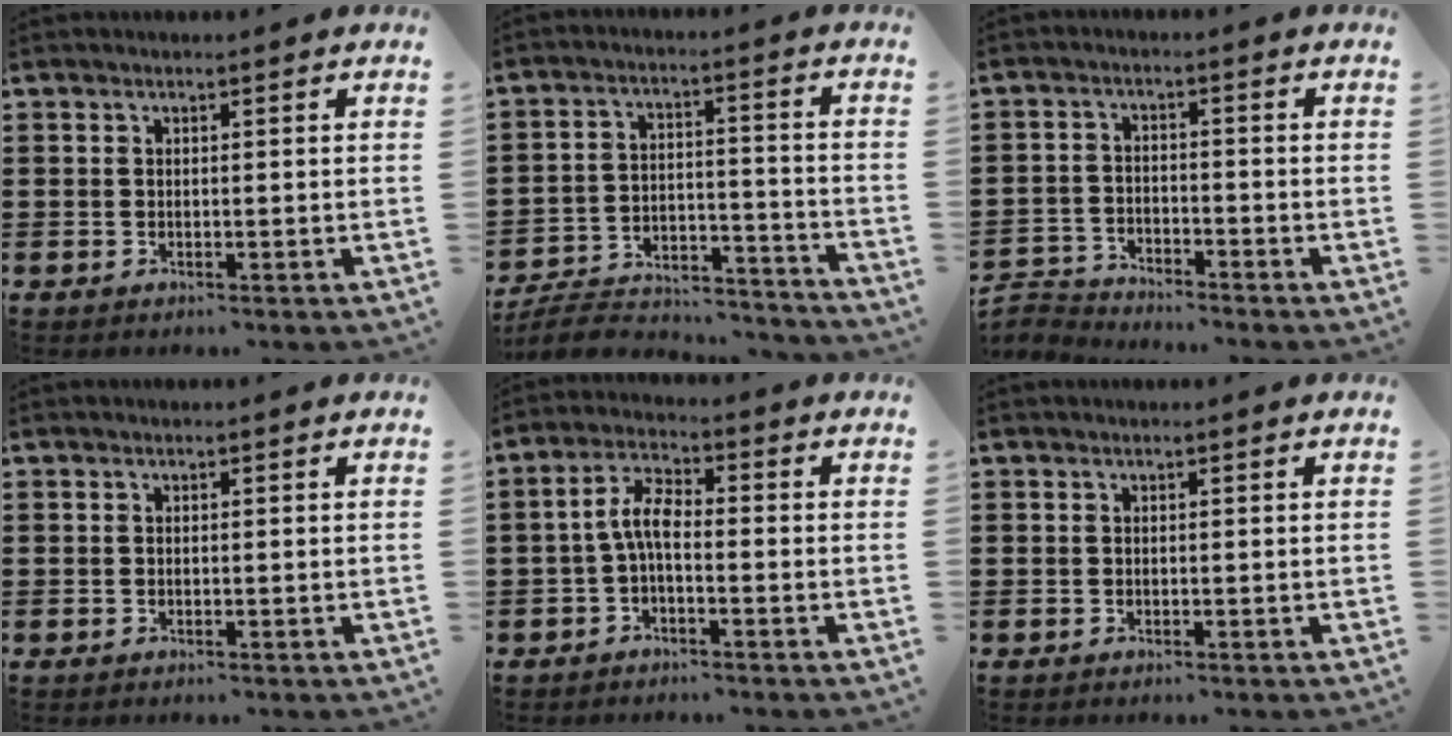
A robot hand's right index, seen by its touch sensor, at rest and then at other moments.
{"total": 6.8, "force": [-6.3, 1.7, 1.9], "torque": [-0.037, 0.009, -0.125]}
{"total": 3.2, "force": [-3.2, 0.5, -0.3], "torque": [-0.012, -0.002, -0.072]}
{"total": 0.0}
{"total": 4.9, "force": [-1.0, 1.8, 4.4], "torque": [-0.103, 0.004, -0.025]}
{"total": 0.0}